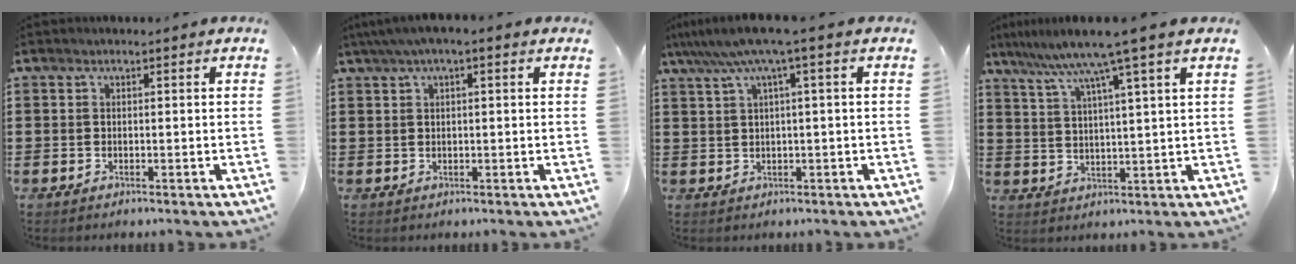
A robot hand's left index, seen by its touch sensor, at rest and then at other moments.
{"total": 2.3, "force": [0.7, 0.3, 2.2], "torque": [-0.040, 0.002, 0.011]}
{"total": 5.3, "force": [1.9, -0.4, 4.9], "torque": [-0.098, -0.009, 0.030]}
{"total": 7.8, "force": [5.6, -0.9, 5.4], "torque": [-0.124, -0.025, 0.088]}